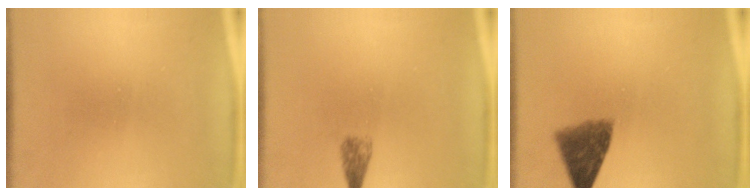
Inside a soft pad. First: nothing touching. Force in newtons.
{"total": 1.4}
{"total": 7.2}